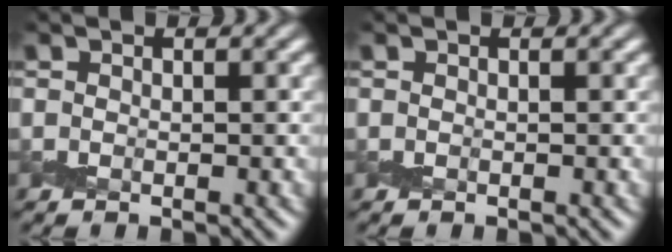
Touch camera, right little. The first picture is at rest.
{"total": 0.0}